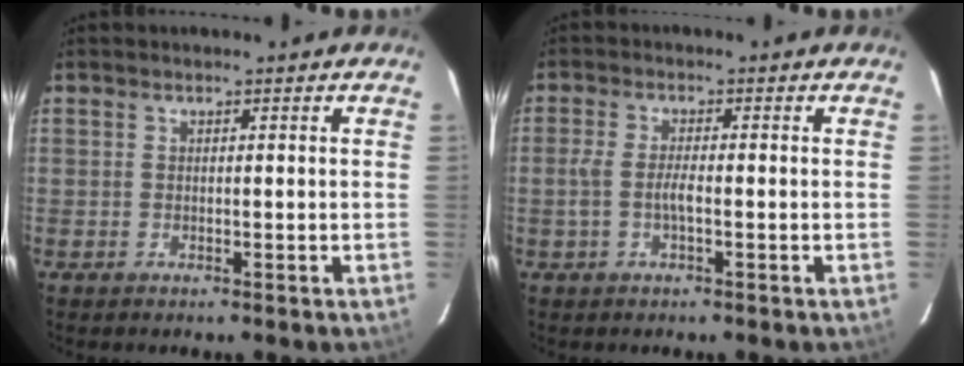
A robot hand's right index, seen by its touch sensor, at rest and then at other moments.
{"total": 3.4, "force": [-1.0, 0.6, 3.2], "torque": [-0.069, 0.002, -0.020]}